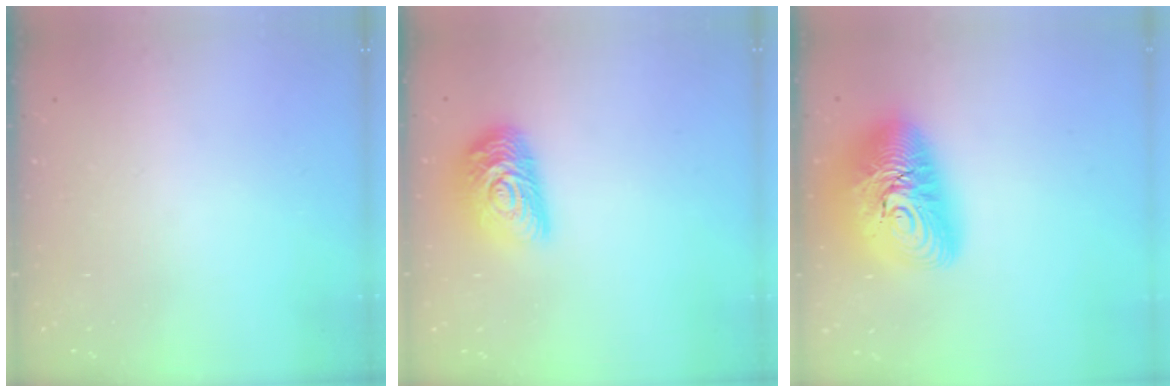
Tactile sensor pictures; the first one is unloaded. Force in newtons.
{"total": 14.0, "press": 14.0, "slide": 0.8}
{"total": 21.9, "press": 21.8, "slide": 1.9}